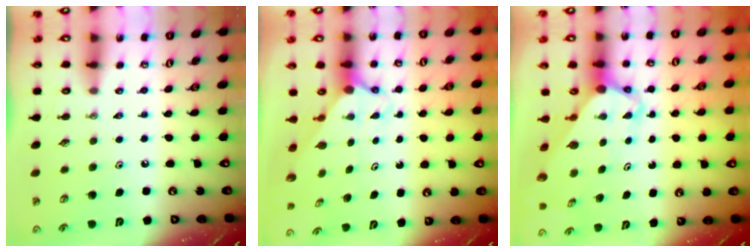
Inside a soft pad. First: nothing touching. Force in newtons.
{"total": 2.2, "press": 2.2, "slide": 0.2}
{"total": 6.1, "press": 6.1, "slide": 0.3}